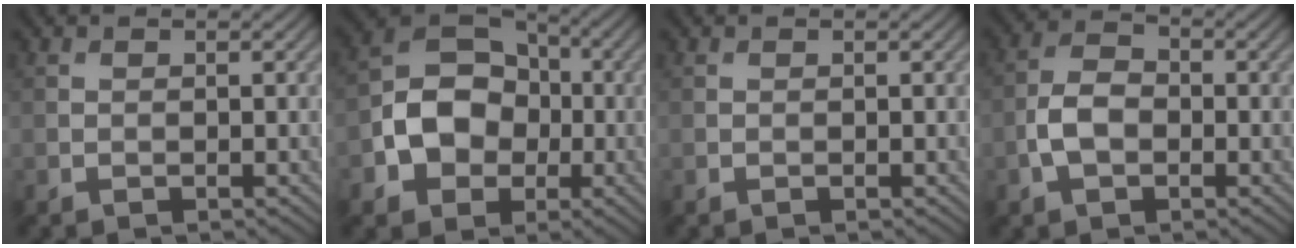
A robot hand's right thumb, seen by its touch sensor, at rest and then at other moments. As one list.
[{"total": 9.4, "force": [-2.1, 7.4, 5.4], "torque": [-0.107, -0.001, -0.055]}, {"total": 0.0}, {"total": 4.6, "force": [-1.4, 3.0, 3.2], "torque": [-0.068, 0.004, -0.033]}]